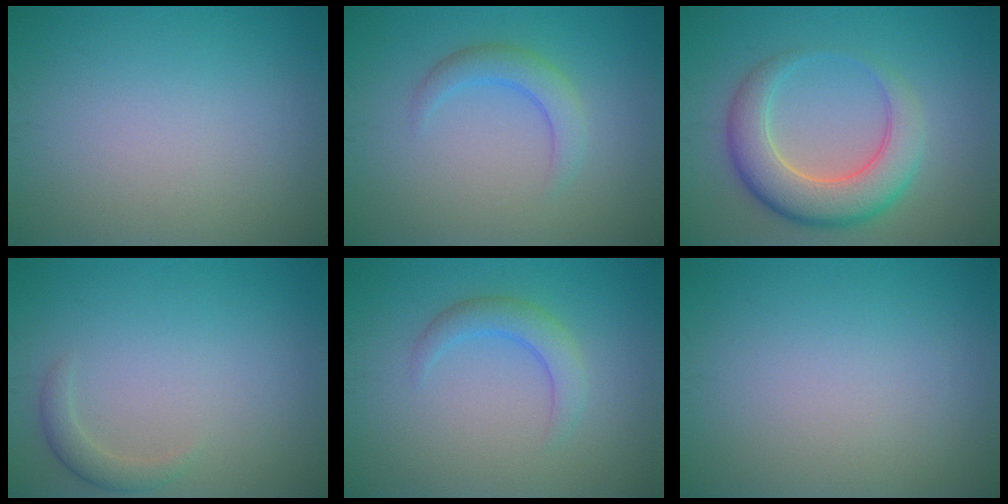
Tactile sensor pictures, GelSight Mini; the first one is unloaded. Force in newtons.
{"total": 2.4, "press": 2.4, "slide": 0.0}
{"total": 6.5, "press": 6.5, "slide": 0.4}
{"total": 1.6, "press": 1.6, "slide": 0.1}
{"total": 2.4, "press": 2.4, "slide": 0.0}
{"total": 0.0}